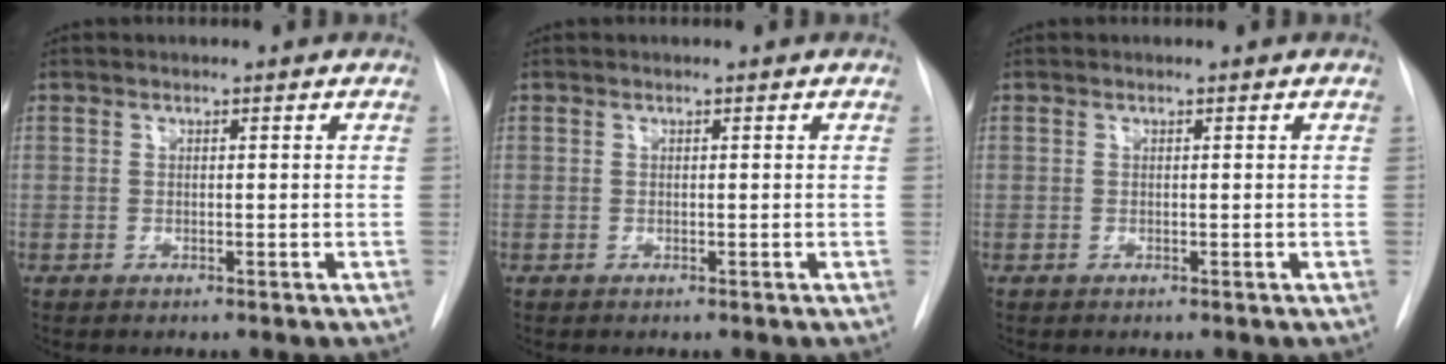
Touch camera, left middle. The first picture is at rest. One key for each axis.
{"total": 0.0}
{"total": 0.0}